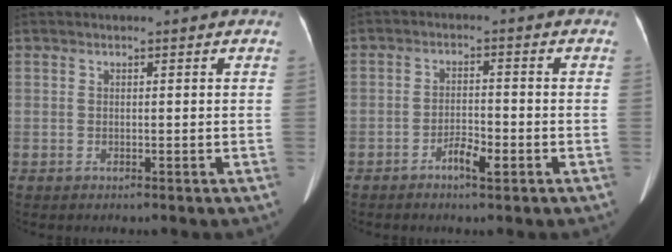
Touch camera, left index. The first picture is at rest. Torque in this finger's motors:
{"motor_torque": [0.01, 0.08, 0.04, 0.01]}